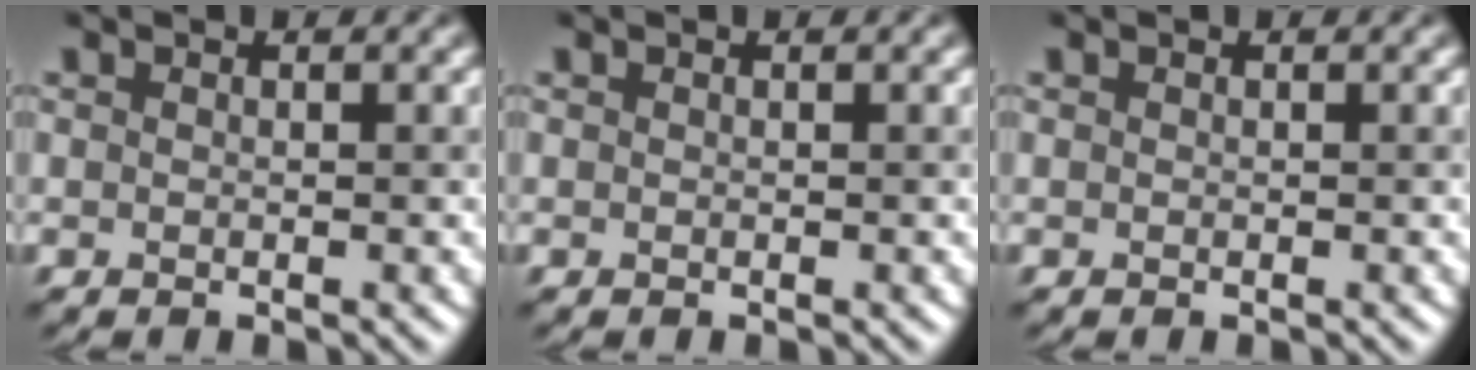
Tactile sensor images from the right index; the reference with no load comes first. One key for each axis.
{"total": 0.0}
{"total": 0.0}